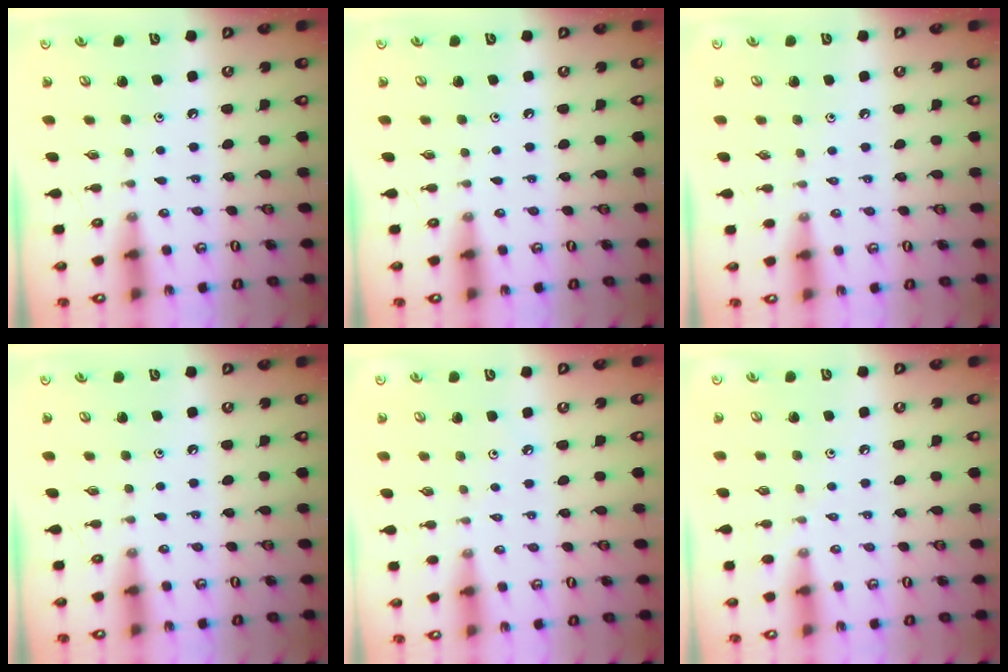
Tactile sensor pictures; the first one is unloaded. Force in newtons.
{"total": 0.0}
{"total": 2.1, "press": 2.1, "slide": 0.4}
{"total": 0.0}
{"total": 1.1, "press": 1.1, "slide": 0.4}
{"total": 2.5, "press": 2.5, "slide": 0.5}